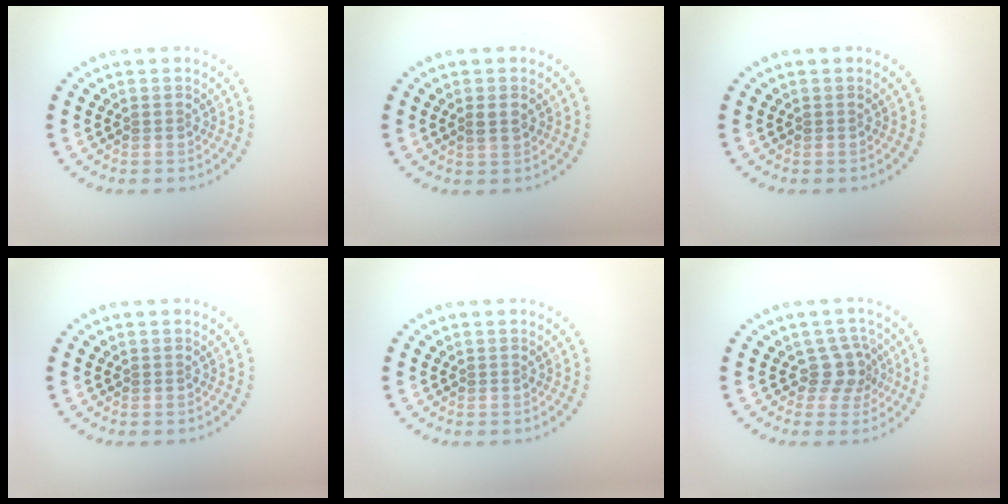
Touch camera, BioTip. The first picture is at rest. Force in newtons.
{"total": 1.4, "press": 1.4, "slide": 0.2}
{"total": 0.0}
{"total": 0.0}
{"total": 0.0}
{"total": 2.6, "press": 2.0, "slide": 1.7}